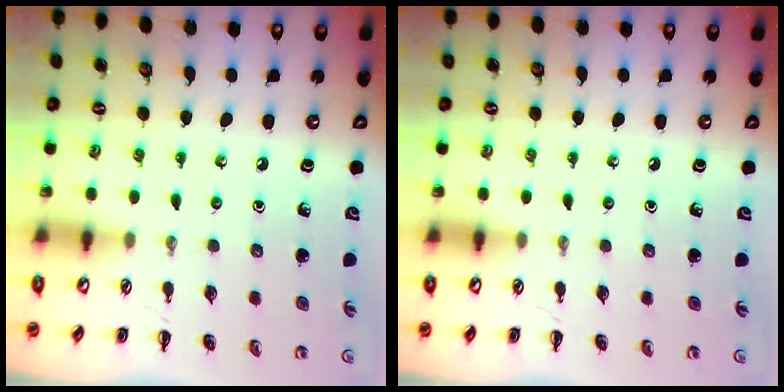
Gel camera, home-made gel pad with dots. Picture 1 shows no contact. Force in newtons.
{"total": 0.0}